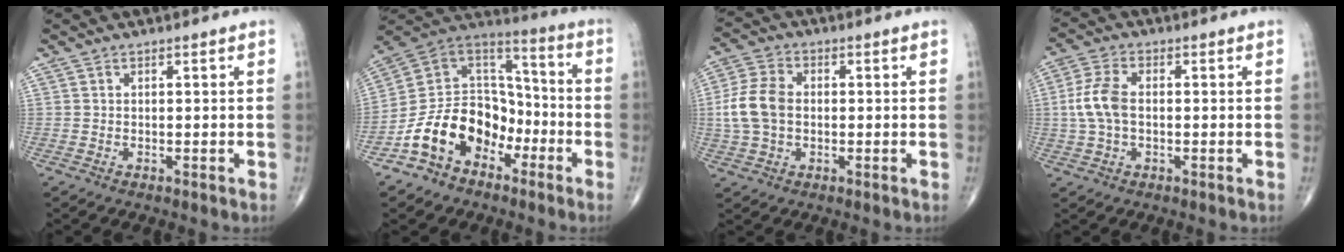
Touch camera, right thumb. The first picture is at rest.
{"total": 16.7, "force": [-7.8, 12.1, 8.5], "torque": [-0.110, 0.087, -0.147]}
{"total": 9.0, "force": [-0.1, 6.3, 6.5], "torque": [-0.136, 0.016, -0.007]}
{"total": 7.2, "force": [0.0, 4.2, 5.9], "torque": [-0.134, 0.015, -0.005]}